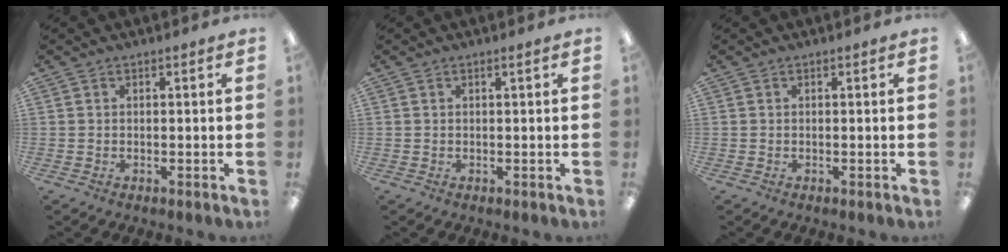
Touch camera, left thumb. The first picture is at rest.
{"total": 0.5, "force": [0.3, 0.0, 0.4], "torque": [-0.008, 0.001, 0.006]}
{"total": 0.0}